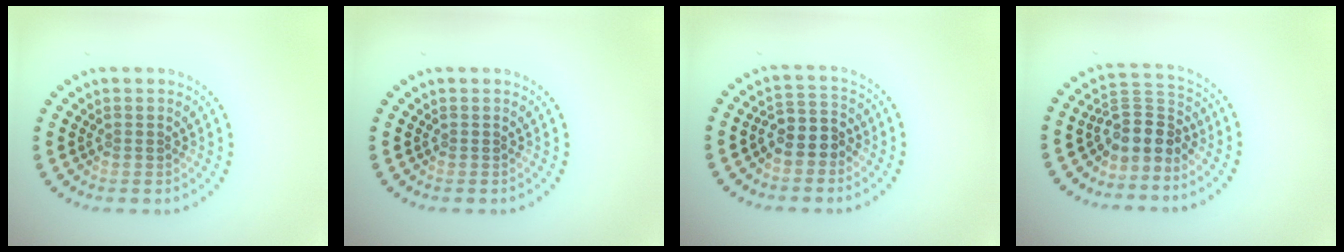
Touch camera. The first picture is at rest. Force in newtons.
{"total": 0.0}
{"total": 3.0, "press": 2.6, "slide": 1.4}
{"total": 3.6, "press": 2.6, "slide": 2.5}